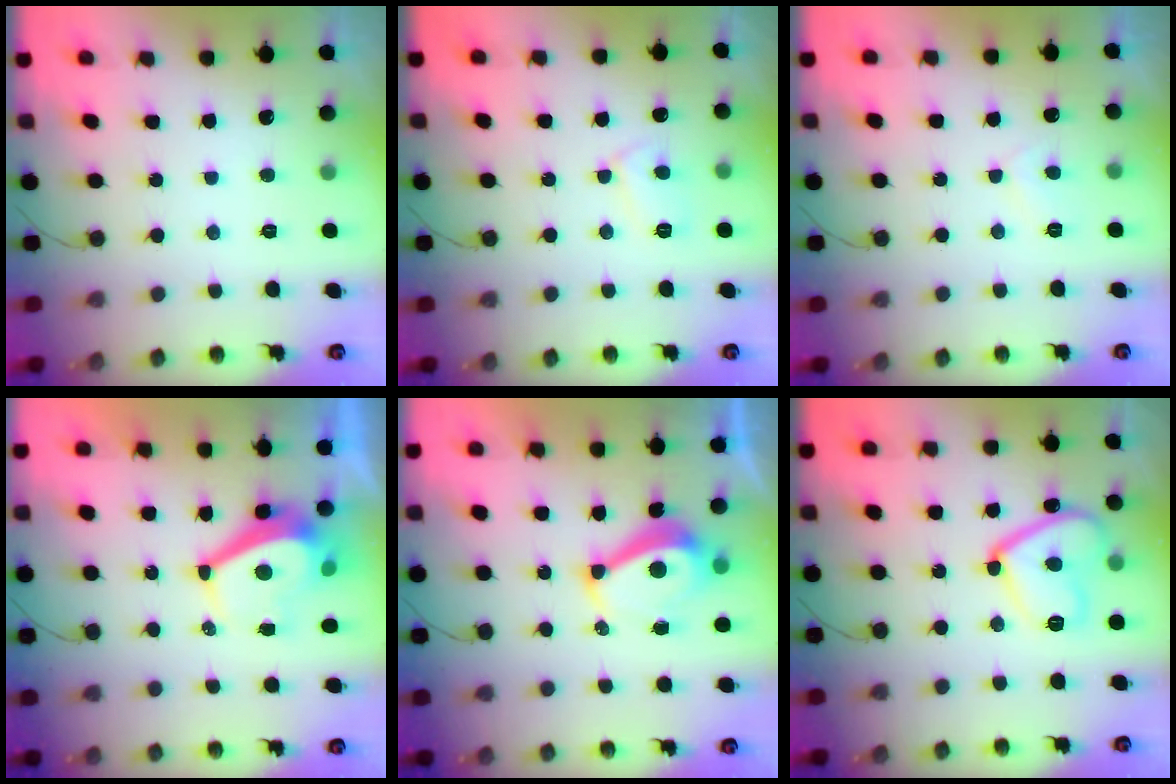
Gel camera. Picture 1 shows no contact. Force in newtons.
{"total": 5.2, "press": 5.2, "slide": 0.3}
{"total": 3.9, "press": 3.8, "slide": 0.6}
{"total": 6.3, "press": 6.3, "slide": 0.5}
{"total": 7.9, "press": 7.8, "slide": 0.8}
{"total": 13.5, "press": 13.5, "slide": 1.2}